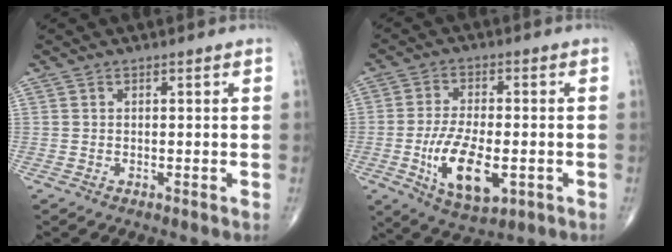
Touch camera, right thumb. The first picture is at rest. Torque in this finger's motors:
{"motor_torque": [0.03, 0.89, 1.04, -0.19, 0.31]}